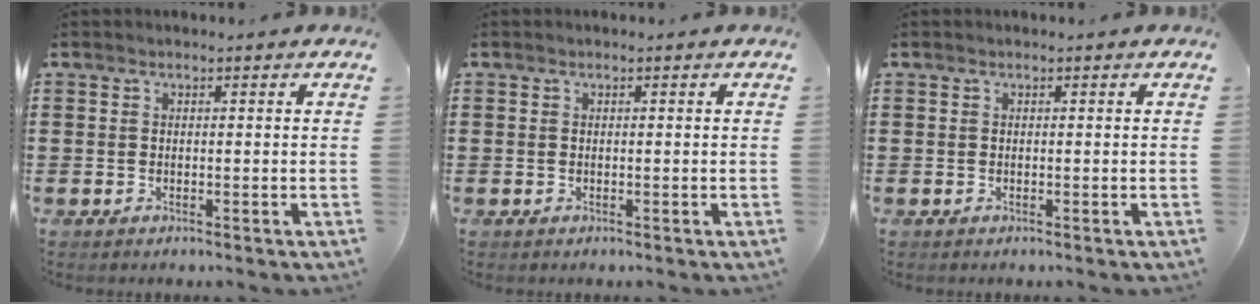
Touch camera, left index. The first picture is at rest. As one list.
[{"total": 0.0}, {"total": 0.0}]